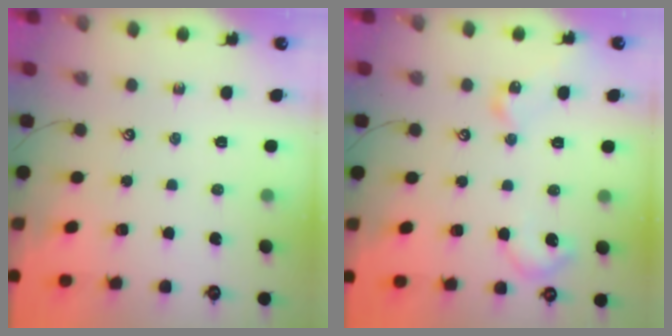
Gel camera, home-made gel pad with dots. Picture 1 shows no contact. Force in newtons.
{"total": 9.6, "press": 9.6, "slide": 0.9}